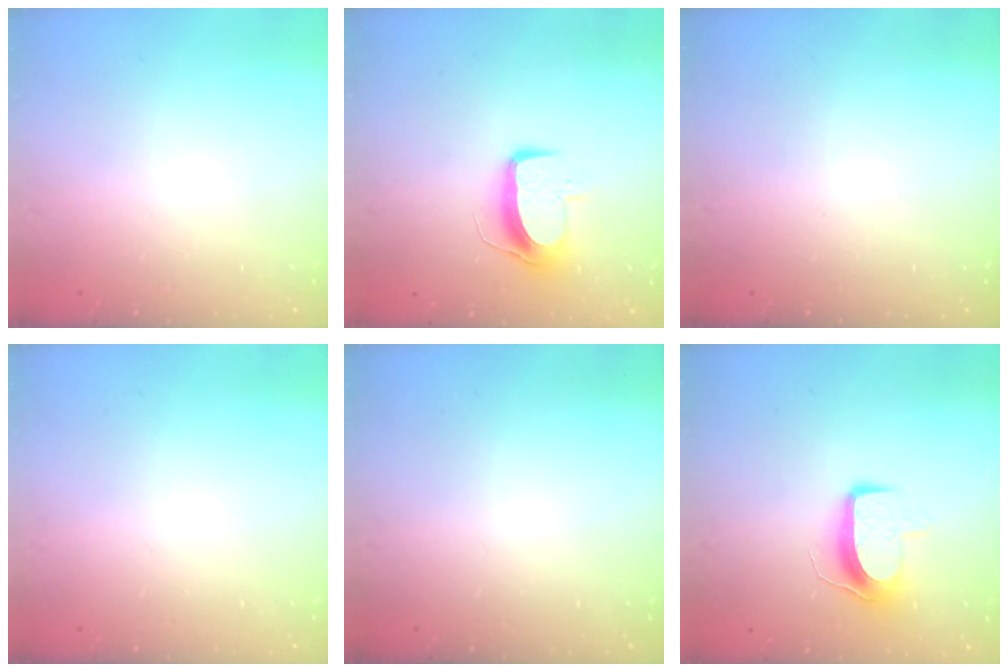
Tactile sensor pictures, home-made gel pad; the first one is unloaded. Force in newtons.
{"total": 9.7, "press": 9.7, "slide": 0.3}
{"total": 0.0}
{"total": 0.0}
{"total": 0.0}
{"total": 9.3, "press": 9.3, "slide": 0.6}